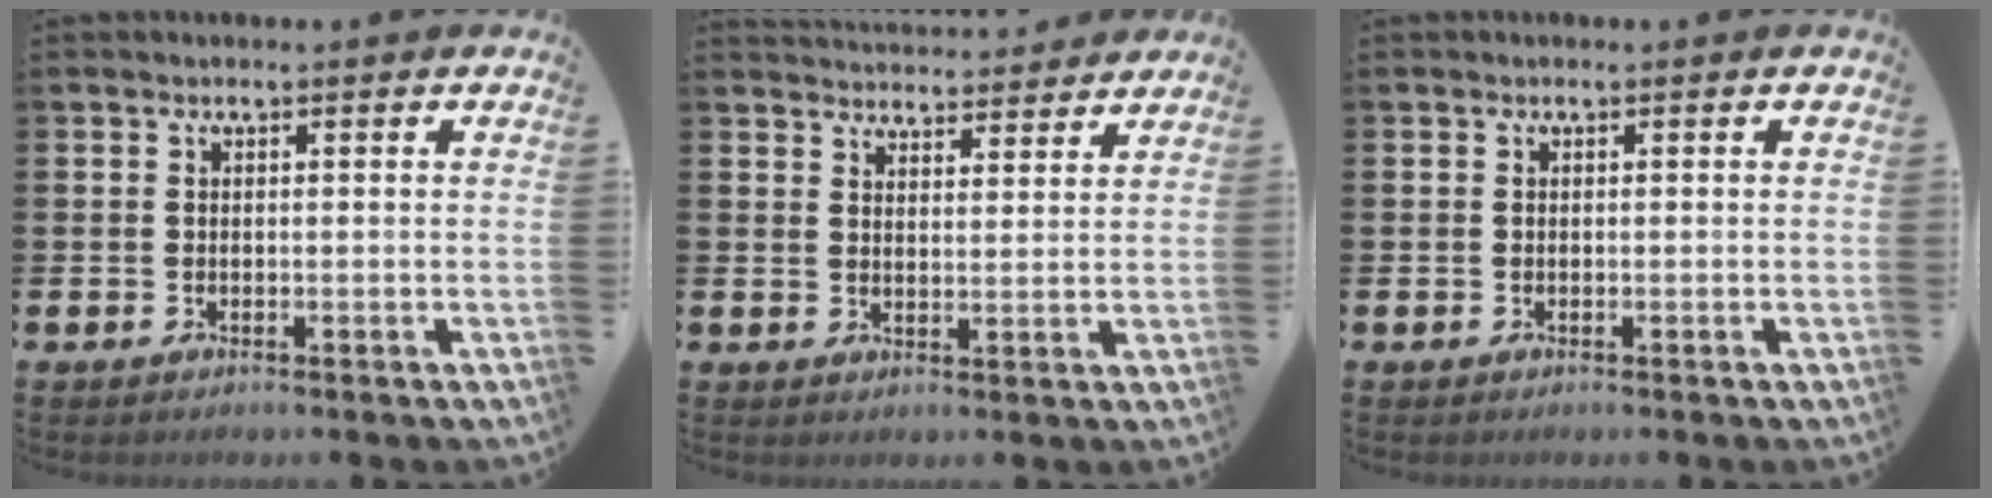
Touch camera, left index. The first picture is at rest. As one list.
[{"total": 4.2, "force": [4.2, 0.6, -0.3], "torque": [0.004, -0.030, 0.074]}, {"total": 0.0}]